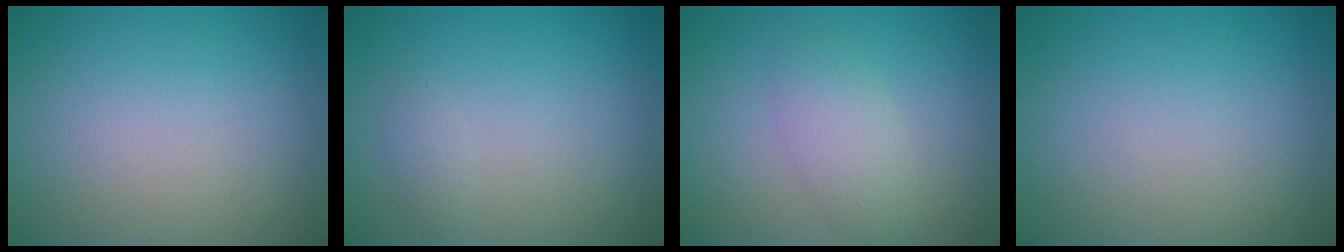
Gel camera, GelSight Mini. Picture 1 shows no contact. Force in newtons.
{"total": 0.7, "press": 0.7, "slide": 0.1}
{"total": 2.6, "press": 2.6, "slide": 0.1}
{"total": 0.0}